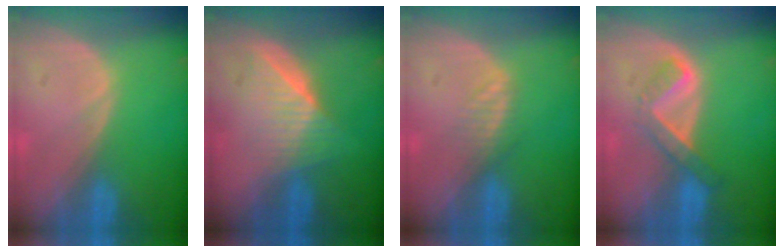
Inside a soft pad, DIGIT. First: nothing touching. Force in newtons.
{"total": 6.5, "press": 5.9, "slide": 2.7}
{"total": 2.0, "press": 2.0, "slide": 0.2}
{"total": 5.2, "press": 4.5, "slide": 2.6}